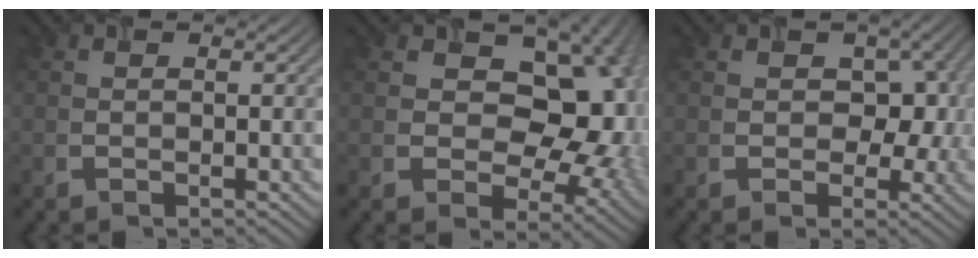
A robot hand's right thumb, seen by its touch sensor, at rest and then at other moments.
{"total": 16.4, "force": [2.7, 11.4, 11.4], "torque": [-0.127, 0.009, 0.046]}
{"total": 4.9, "force": [0.4, 3.6, 3.3], "torque": [-0.046, -0.009, 0.004]}